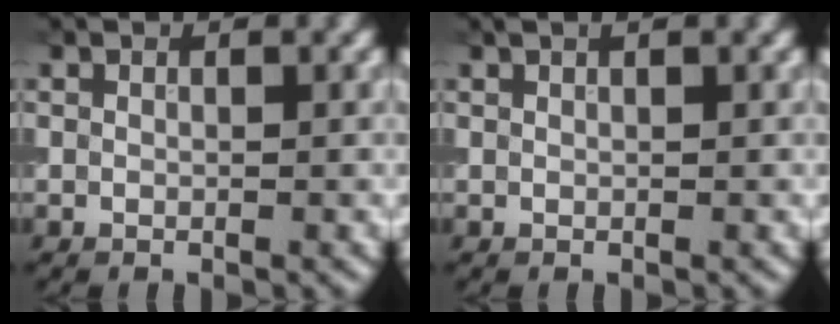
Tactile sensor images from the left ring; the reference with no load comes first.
{"total": 0.6, "force": [0.5, 0.0, 0.3], "torque": [-0.012, 0.005, 0.011]}